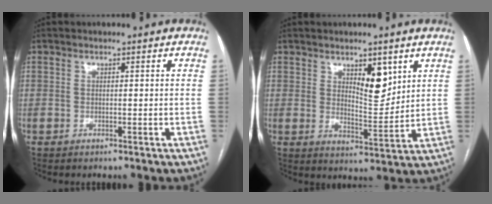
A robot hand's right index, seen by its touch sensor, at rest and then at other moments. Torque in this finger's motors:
{"motor_torque": [0.18, 0.13, 0.11, 0.04]}